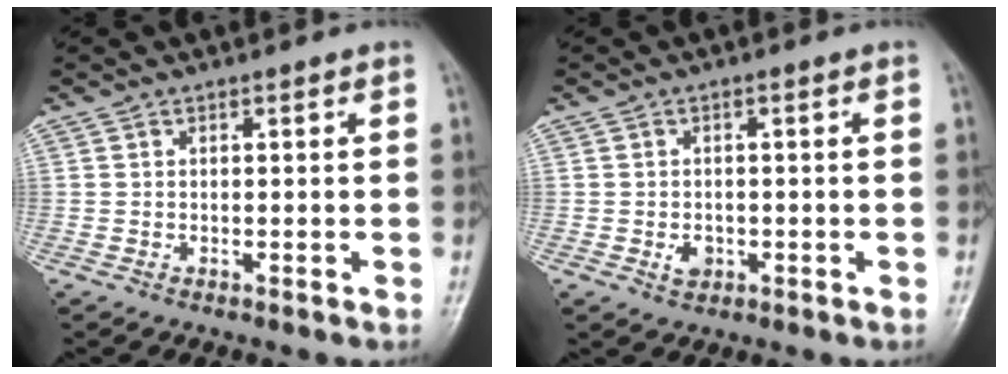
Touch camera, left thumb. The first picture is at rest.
{"total": 2.5, "force": [-0.8, 2.0, 1.4], "torque": [-0.017, 0.001, -0.009]}